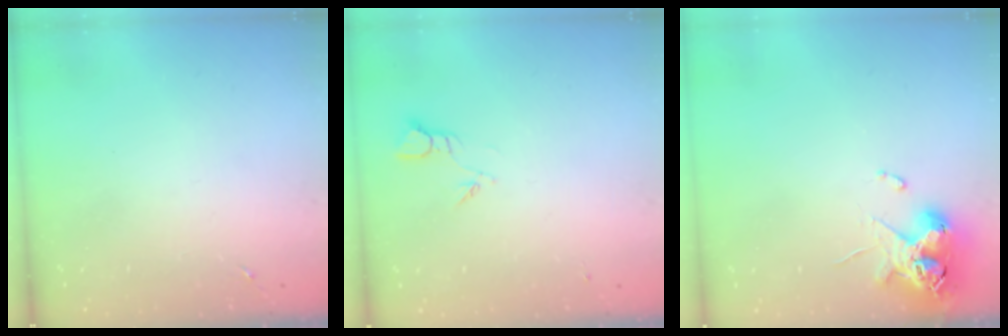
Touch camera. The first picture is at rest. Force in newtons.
{"total": 2.7, "press": 2.7, "slide": 0.3}
{"total": 10.9, "press": 10.8, "slide": 1.6}